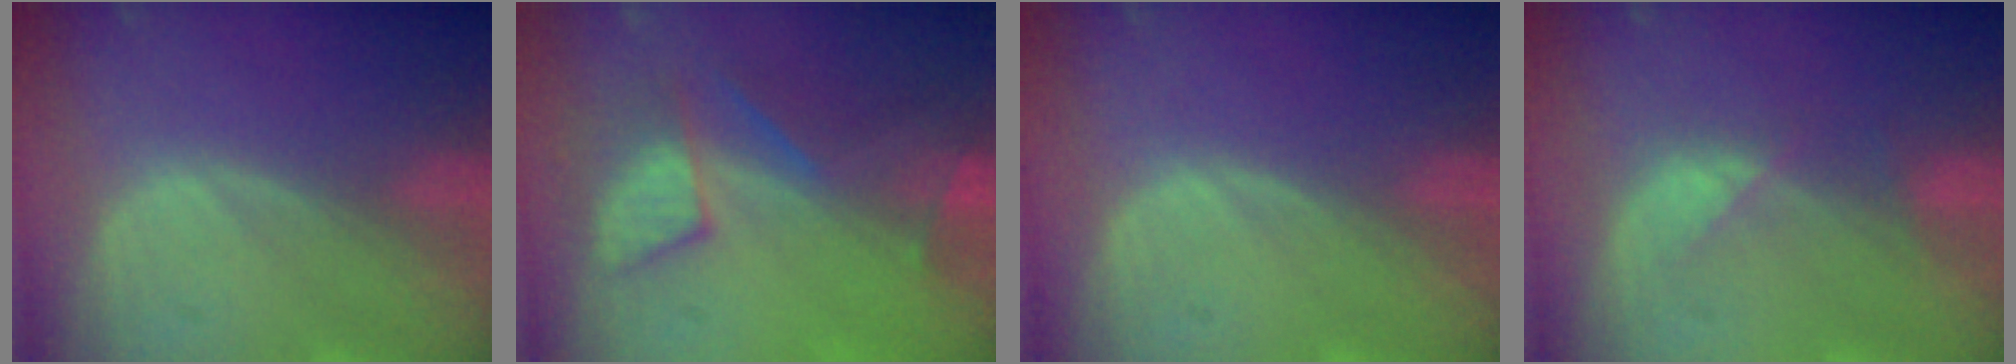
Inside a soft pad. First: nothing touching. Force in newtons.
{"total": 8.0, "press": 7.4, "slide": 3.2}
{"total": 0.0}
{"total": 2.4, "press": 2.3, "slide": 0.5}